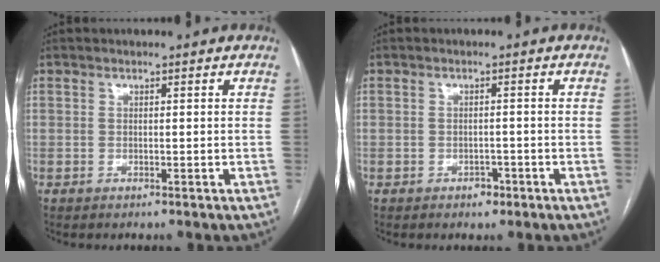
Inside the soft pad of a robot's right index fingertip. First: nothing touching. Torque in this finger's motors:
{"motor_torque": [-0.15, 0.03, -0.20, -0.10]}